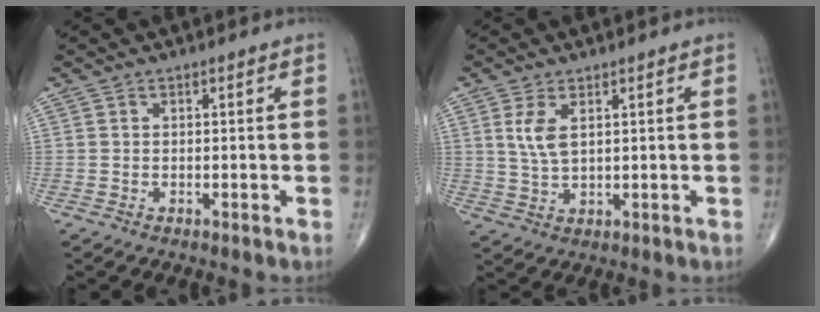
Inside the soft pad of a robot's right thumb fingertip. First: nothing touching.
{"total": 4.5, "force": [1.6, 2.1, 3.7], "torque": [-0.076, -0.006, 0.038]}